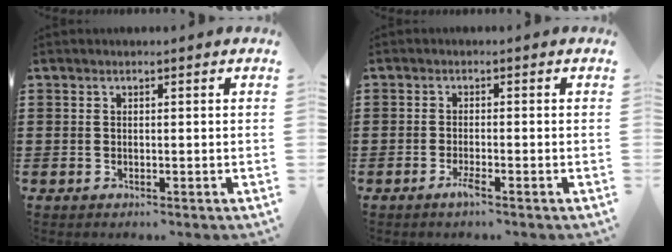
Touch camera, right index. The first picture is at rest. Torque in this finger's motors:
{"motor_torque": [0.24, 0.08, 0.04, 0.01]}